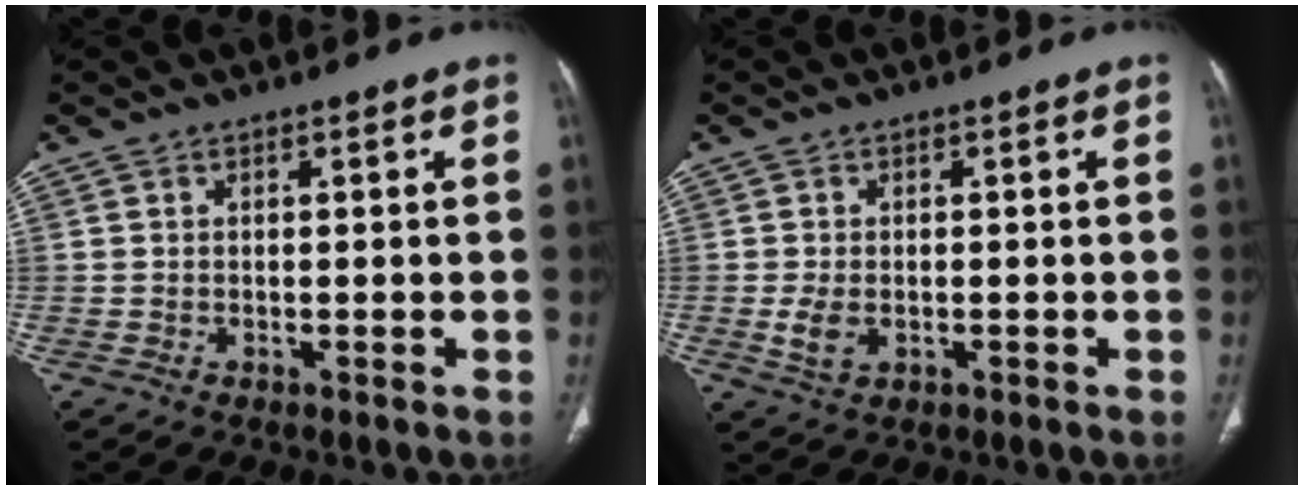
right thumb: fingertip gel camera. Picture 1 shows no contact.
{"total": 3.5, "force": [-0.6, 2.3, 2.6], "torque": [-0.056, -0.003, -0.007]}